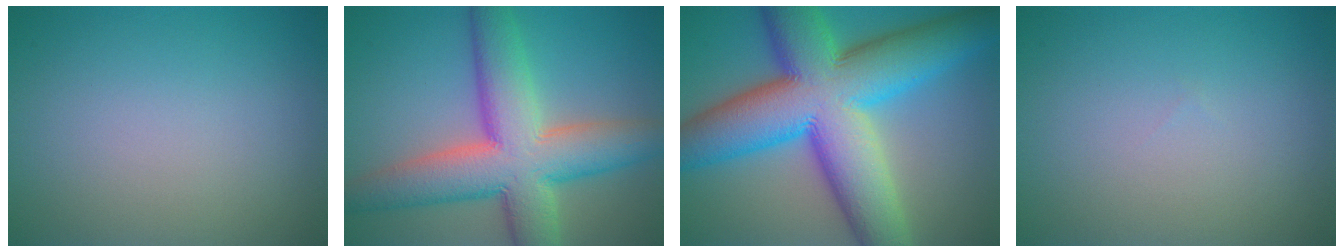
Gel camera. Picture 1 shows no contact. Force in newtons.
{"total": 10.8, "press": 10.8, "slide": 0.7}
{"total": 16.3, "press": 16.3, "slide": 0.1}
{"total": 0.0}